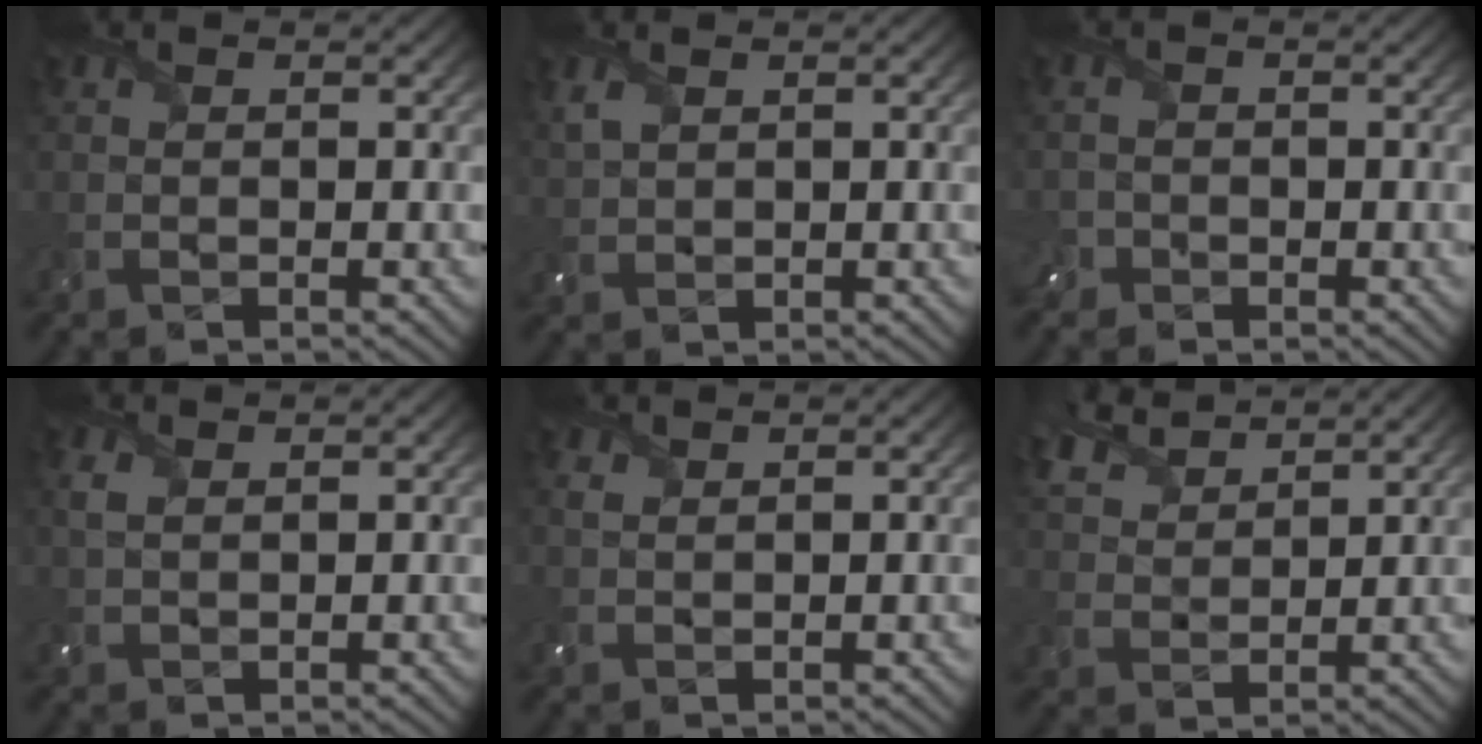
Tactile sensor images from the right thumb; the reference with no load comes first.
{"total": 2.3, "force": [1.3, 1.2, 1.5], "torque": [-0.048, 0.002, 0.032]}
{"total": 2.1, "force": [-1.5, 1.5, 0.4], "torque": [-0.016, -0.008, -0.039]}
{"total": 2.0, "force": [1.1, 1.1, 1.2], "torque": [-0.040, 0.002, 0.023]}
{"total": 1.3, "force": [1.0, 0.6, 0.6], "torque": [-0.021, 0.000, 0.024]}
{"total": 6.6, "force": [5.5, 2.6, 2.7], "torque": [-0.077, 0.019, 0.111]}